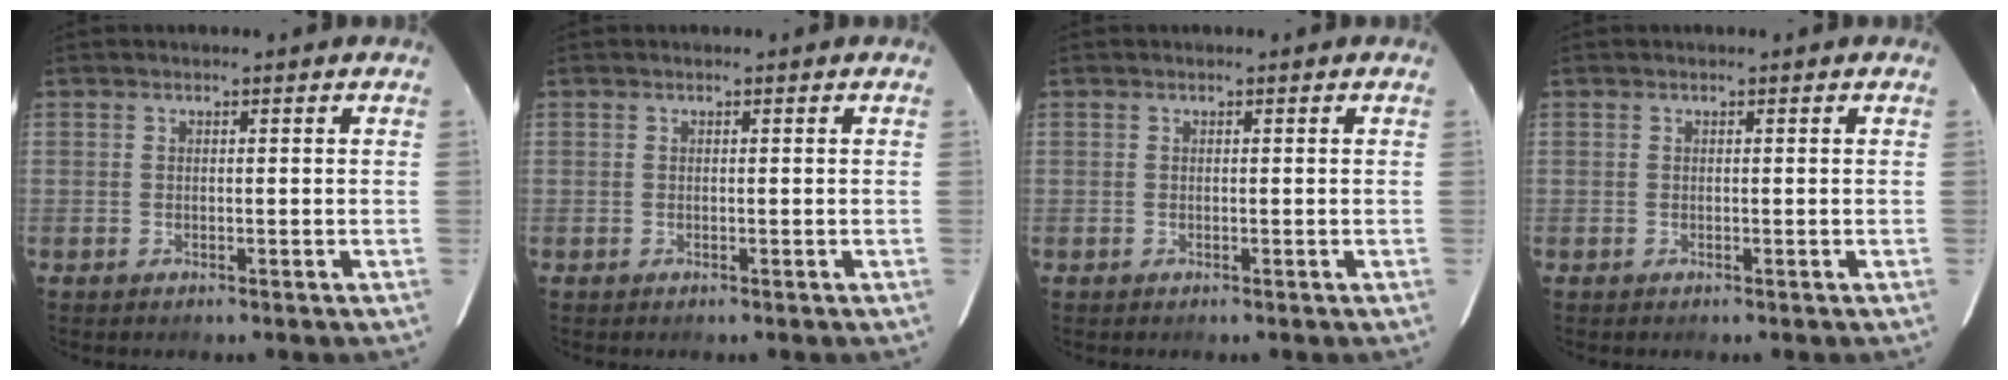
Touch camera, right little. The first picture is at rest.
{"total": 0.0}
{"total": 0.0}
{"total": 0.0}